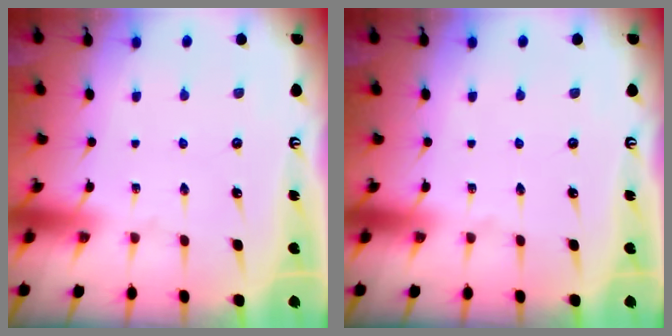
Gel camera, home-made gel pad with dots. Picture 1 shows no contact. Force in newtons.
{"total": 0.0}